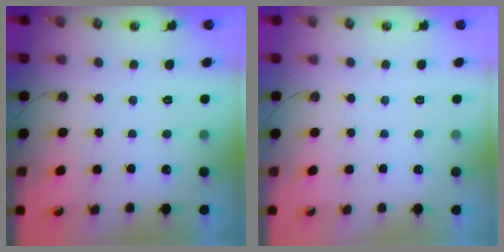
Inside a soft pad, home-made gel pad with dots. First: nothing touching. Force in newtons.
{"total": 0.0}